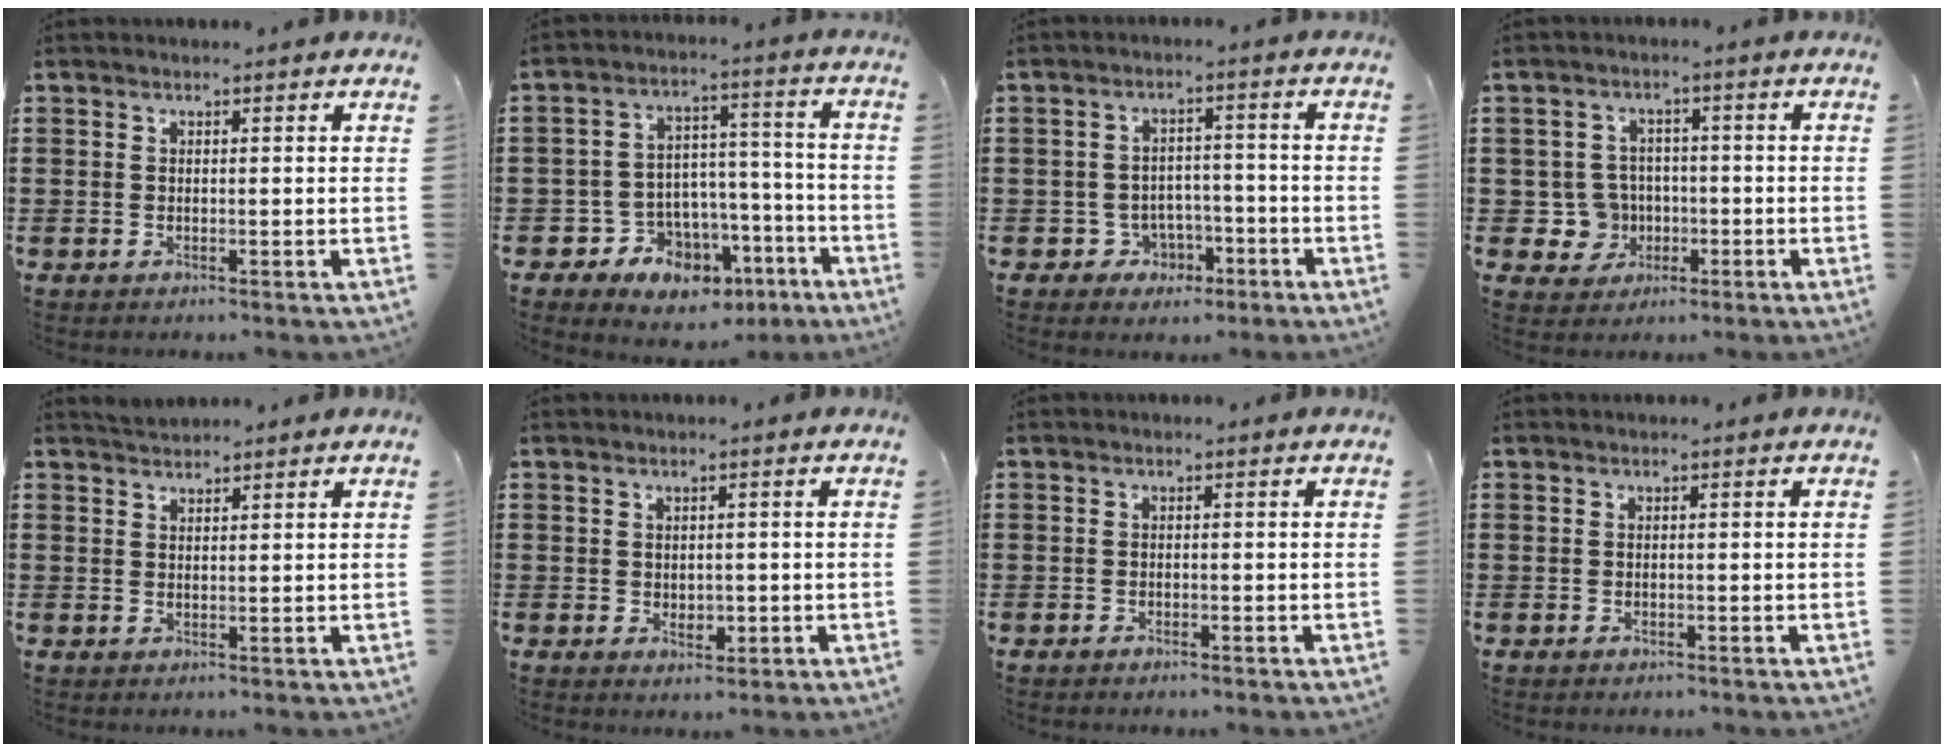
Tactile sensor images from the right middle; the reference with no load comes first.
{"total": 7.6, "force": [-5.2, 5.4, 1.2], "torque": [-0.028, 0.035, -0.090]}
{"total": 3.7, "force": [-2.4, 2.7, 0.9], "torque": [-0.025, 0.009, -0.050]}
{"total": 5.2, "force": [-0.8, 5.0, 1.5], "torque": [-0.035, 0.010, -0.014]}
{"total": 1.1, "force": [1.1, 0.1, -0.1], "torque": [-0.002, 0.005, 0.022]}
{"total": 1.6, "force": [-0.1, 1.3, 1.0], "torque": [-0.003, -0.003, -0.007]}
{"total": 0.7, "force": [-0.7, 0.2, 0.2], "torque": [-0.007, -0.003, -0.013]}
{"total": 0.6, "force": [-0.5, 0.3, 0.3], "torque": [-0.008, -0.002, -0.009]}